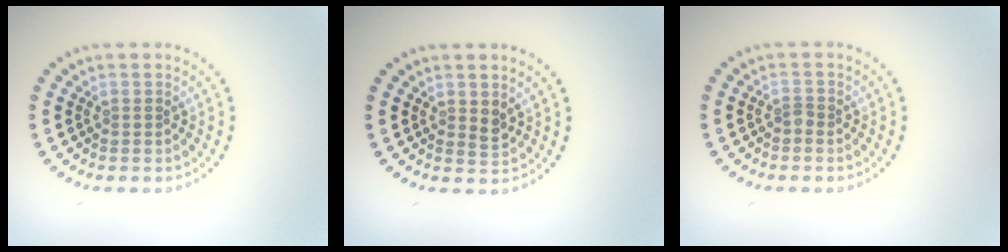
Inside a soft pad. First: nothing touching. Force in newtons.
{"total": 1.1, "press": 1.0, "slide": 0.4}
{"total": 0.8, "press": 0.5, "slide": 0.6}